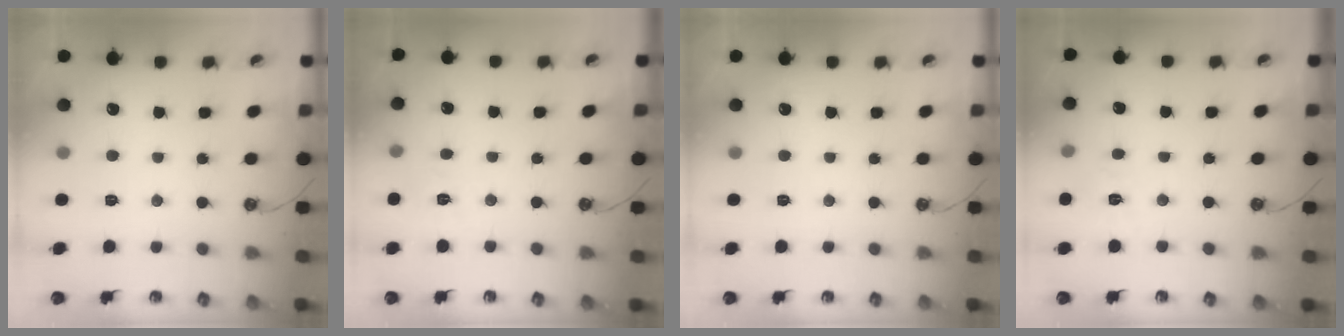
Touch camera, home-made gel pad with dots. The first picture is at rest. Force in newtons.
{"total": 6.8, "press": 6.8, "slide": 0.7}
{"total": 0.0}
{"total": 6.2, "press": 6.2, "slide": 0.6}